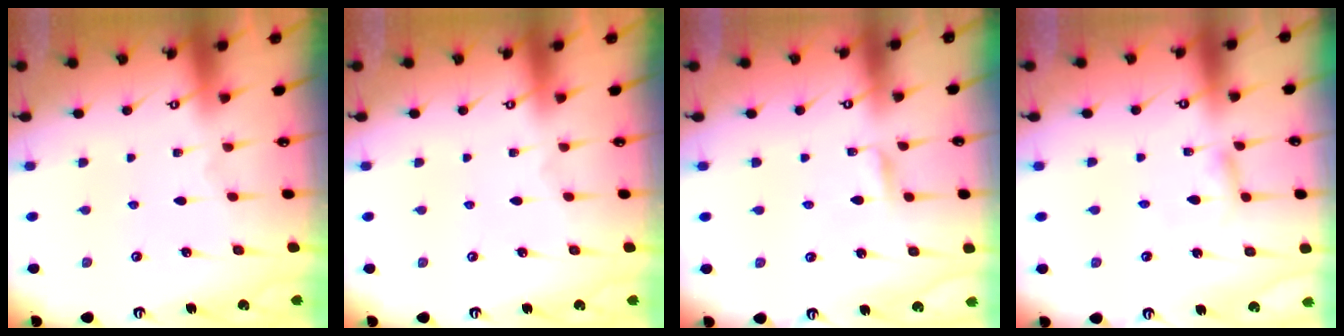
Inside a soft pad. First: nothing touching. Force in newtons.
{"total": 0.0}
{"total": 1.8, "press": 1.8, "slide": 0.3}
{"total": 2.8, "press": 2.7, "slide": 0.3}